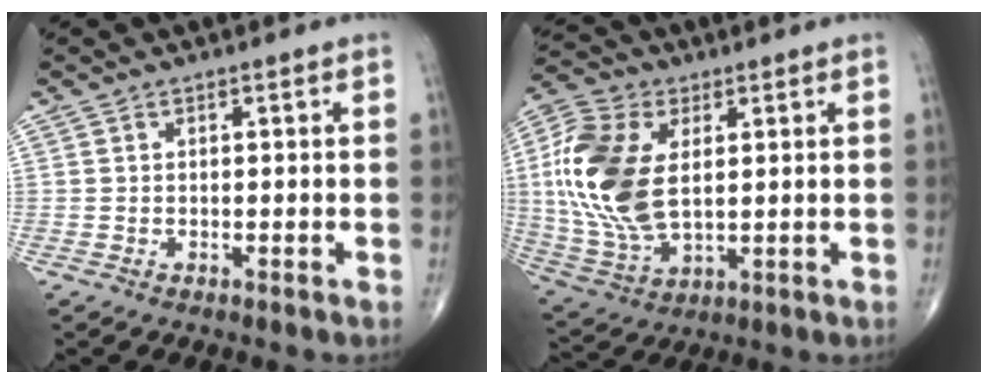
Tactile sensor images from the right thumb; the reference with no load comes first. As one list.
[{"total": 19.3, "force": [2.9, 11.2, 15.4], "torque": [-0.331, -0.010, 0.056]}]